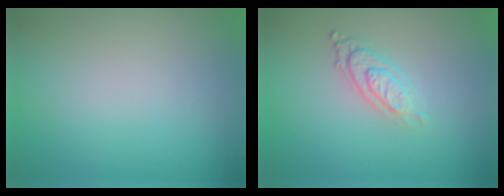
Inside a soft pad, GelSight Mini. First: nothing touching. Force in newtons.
{"total": 3.2, "press": 2.2, "slide": 2.2}